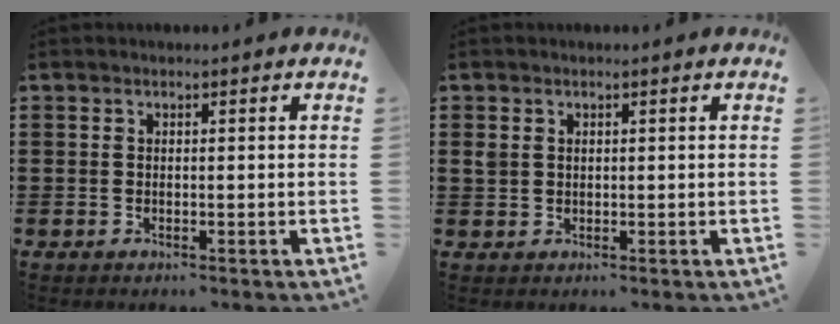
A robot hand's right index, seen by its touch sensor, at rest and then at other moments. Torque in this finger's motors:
{"motor_torque": [0.09, -0.06, 0.04, 0.01]}